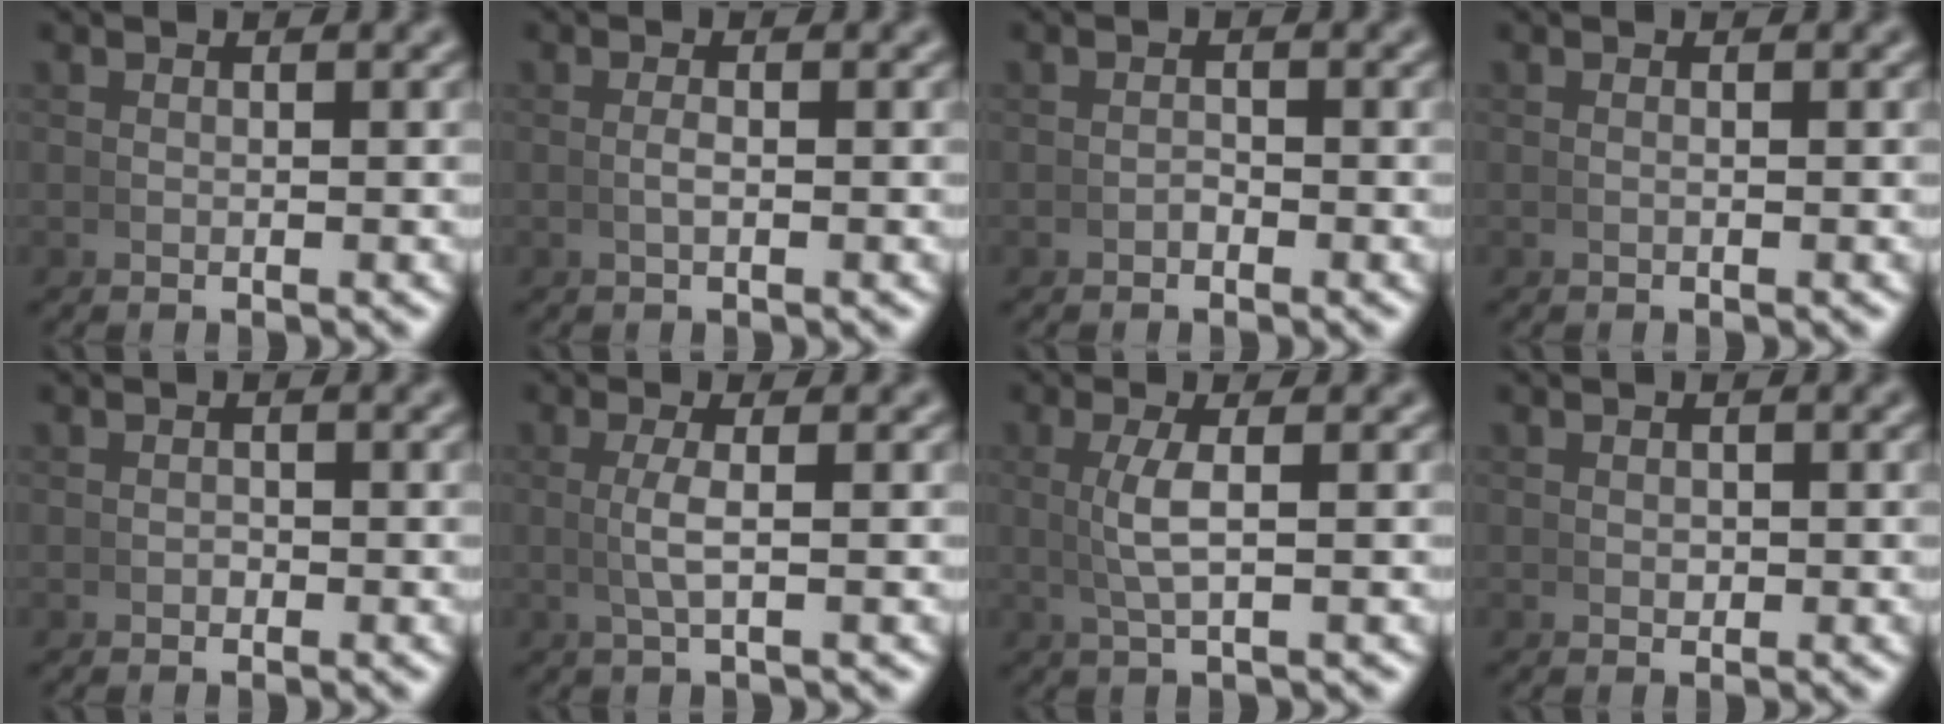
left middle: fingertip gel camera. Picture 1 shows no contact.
{"total": 0.7, "force": [-0.2, 0.1, 0.7], "torque": [-0.020, -0.003, -0.003]}
{"total": 0.6, "force": [-0.5, 0.2, 0.1], "torque": [-0.002, -0.002, -0.009]}
{"total": 0.0}
{"total": 0.0}
{"total": 1.9, "force": [0.2, -0.2, 1.8], "torque": [-0.043, 0.000, 0.006]}
{"total": 2.4, "force": [0.3, 0.0, 2.4], "torque": [-0.054, 0.001, 0.010]}
{"total": 0.7, "force": [0.0, 0.6, 0.4], "torque": [-0.010, -0.007, 0.004]}